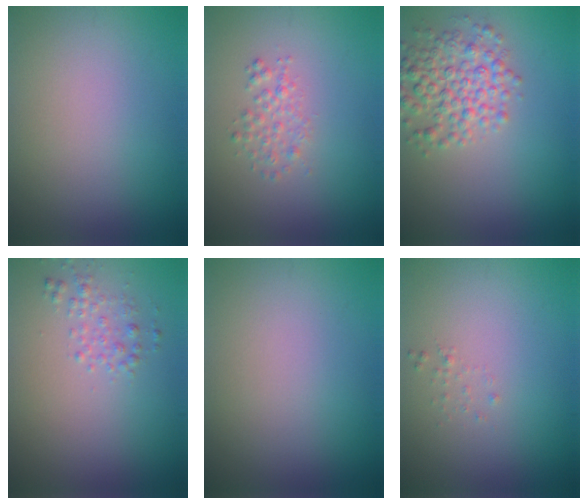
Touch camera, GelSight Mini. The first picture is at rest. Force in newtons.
{"total": 1.6, "press": 1.6, "slide": 0.1}
{"total": 4.7, "press": 4.7, "slide": 0.1}
{"total": 1.6, "press": 1.6, "slide": 0.1}
{"total": 0.0}
{"total": 0.5, "press": 0.5, "slide": 0.1}